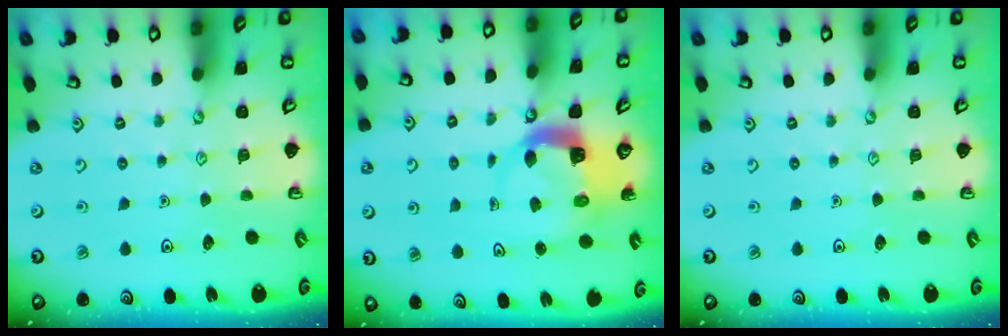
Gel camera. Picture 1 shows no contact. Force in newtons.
{"total": 5.2, "press": 5.1, "slide": 0.5}
{"total": 0.0}